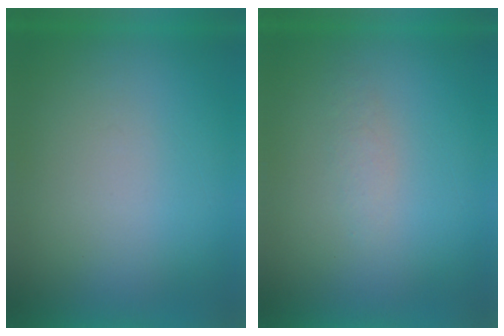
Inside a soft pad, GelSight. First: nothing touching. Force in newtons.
{"total": 1.3}